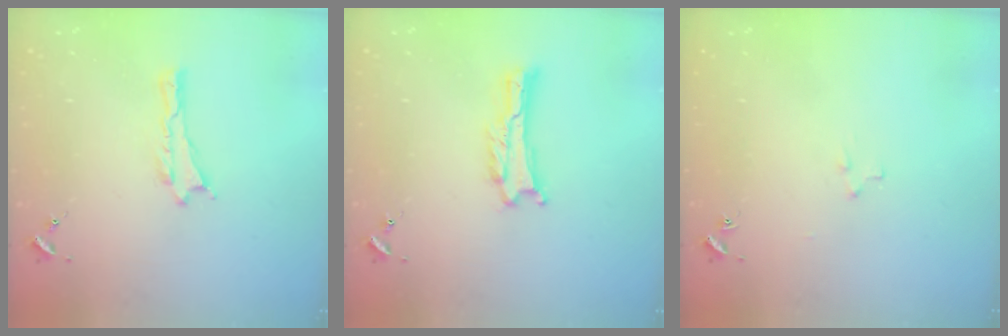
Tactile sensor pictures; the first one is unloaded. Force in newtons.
{"total": 0.6, "press": 0.6, "slide": 0.1}
{"total": 2.4, "press": 2.4, "slide": 0.2}